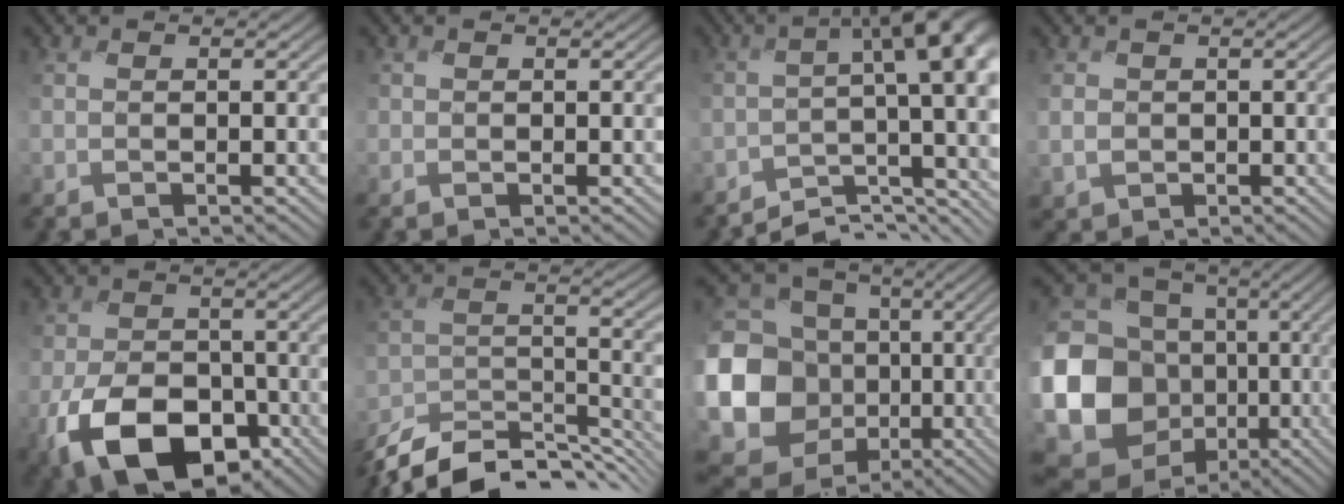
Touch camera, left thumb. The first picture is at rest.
{"total": 0.5, "force": [0.0, 0.3, -0.4], "torque": [0.005, -0.005, -0.004]}
{"total": 9.4, "force": [-5.5, 2.4, 7.2], "torque": [-0.088, 0.001, -0.097]}
{"total": 2.1, "force": [0.0, 2.1, -0.1], "torque": [-0.016, -0.010, -0.006]}
{"total": 12.9, "force": [-6.2, 7.9, 8.0], "torque": [-0.167, -0.035, -0.109]}
{"total": 11.6, "force": [-10.5, 2.7, 4.1], "torque": [-0.100, 0.002, -0.180]}
{"total": 18.3, "force": [-3.7, 15.9, 8.2], "torque": [-0.250, -0.021, -0.079]}
{"total": 19.2, "force": [-4.2, 16.2, 9.3], "torque": [-0.272, -0.033, -0.082]}